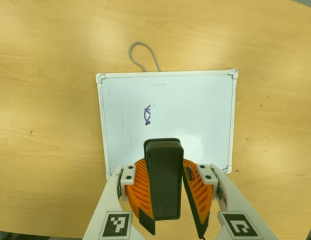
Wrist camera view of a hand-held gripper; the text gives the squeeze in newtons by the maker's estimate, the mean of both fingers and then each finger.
{"total": 9.5, "left": 9.4, "right": 9.6}